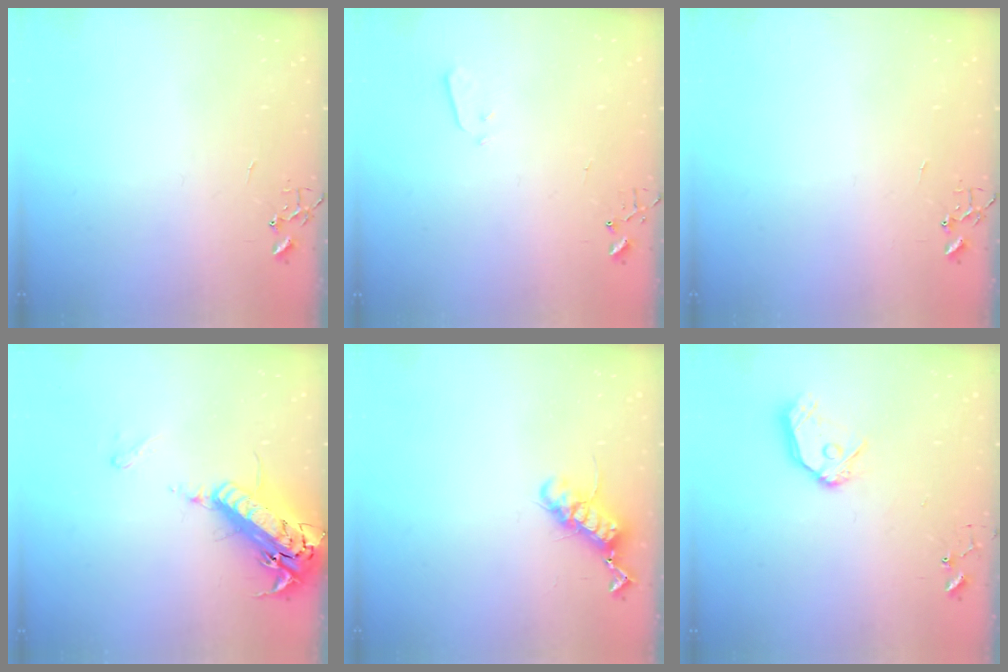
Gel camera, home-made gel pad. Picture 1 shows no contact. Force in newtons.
{"total": 2.2, "press": 2.1, "slide": 0.3}
{"total": 0.0}
{"total": 21.2, "press": 20.7, "slide": 4.7}
{"total": 12.0, "press": 12.0, "slide": 1.3}
{"total": 12.1, "press": 12.0, "slide": 1.3}